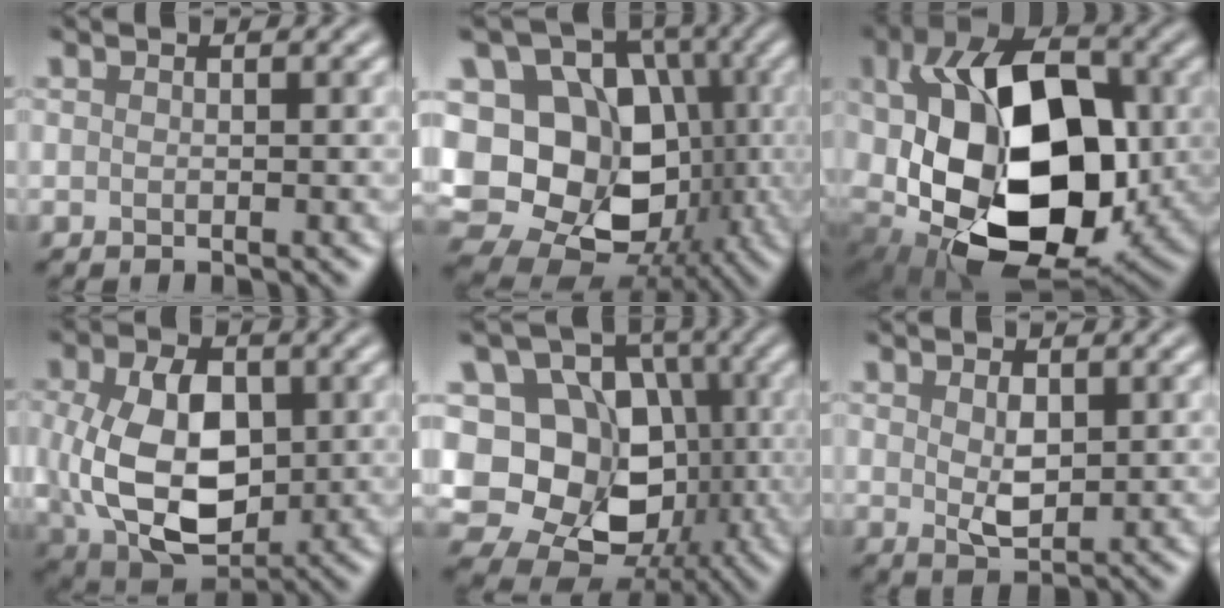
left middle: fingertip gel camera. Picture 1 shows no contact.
{"total": 16.7, "force": [-1.8, 13.8, 9.2], "torque": [-0.147, -0.019, -0.029]}
{"total": 17.0, "force": [0.2, 11.1, 12.9], "torque": [-0.244, -0.017, 0.017]}
{"total": 10.8, "force": [0.1, 7.2, 8.0], "torque": [-0.173, -0.011, 0.016]}
{"total": 13.0, "force": [-1.0, 10.5, 7.5], "torque": [-0.124, 0.005, -0.021]}
{"total": 2.5, "force": [0.5, 1.4, 2.0], "torque": [-0.040, -0.001, 0.014]}